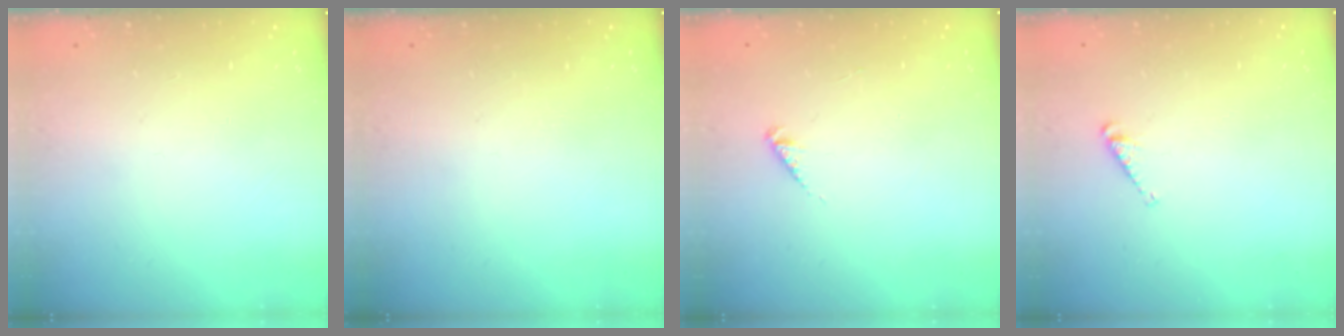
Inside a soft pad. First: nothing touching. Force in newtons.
{"total": 0.0}
{"total": 2.5, "press": 2.5, "slide": 0.5}
{"total": 3.5, "press": 3.4, "slide": 0.5}